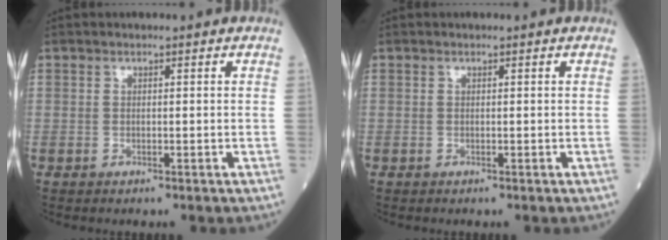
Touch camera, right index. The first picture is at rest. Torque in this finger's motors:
{"motor_torque": [0.01, 0.01, 0.00, 0.00]}